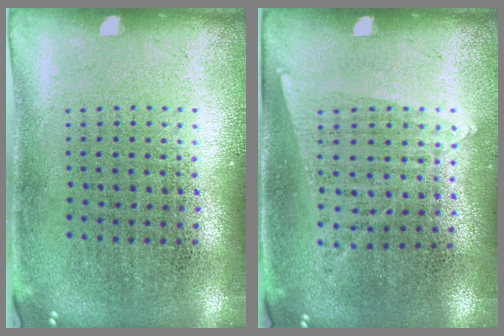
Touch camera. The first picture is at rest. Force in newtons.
{"total": 1.3, "press": 1.1, "slide": 0.6}